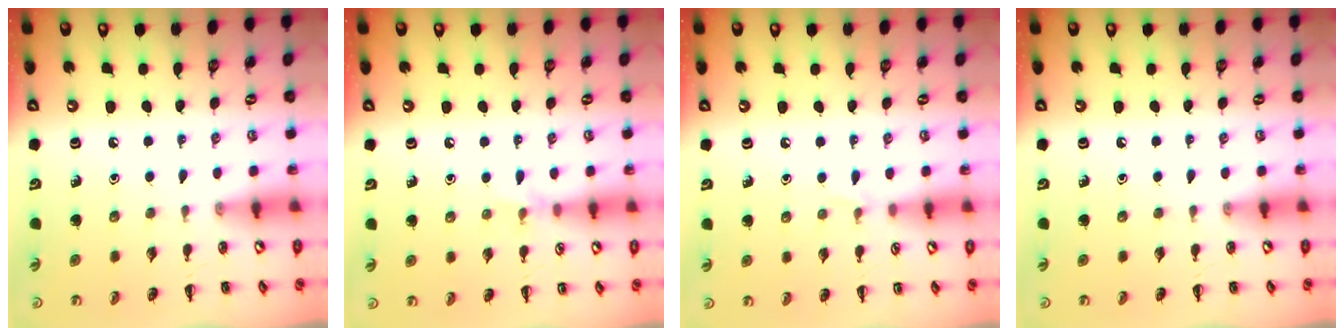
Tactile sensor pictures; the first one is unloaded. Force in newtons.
{"total": 5.1, "press": 4.8, "slide": 1.9}
{"total": 3.1, "press": 2.9, "slide": 1.2}
{"total": 0.0}